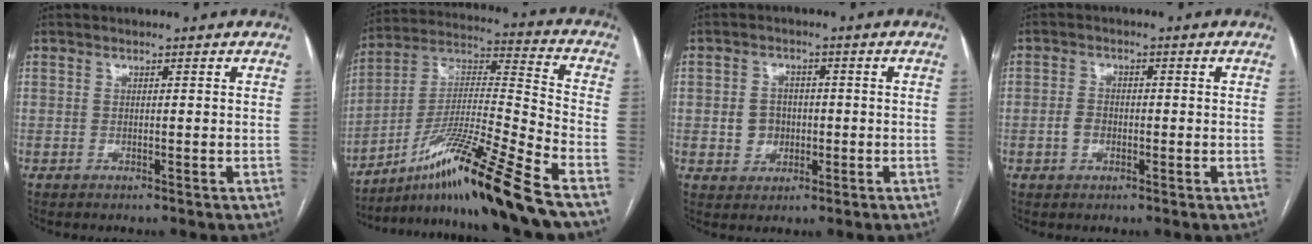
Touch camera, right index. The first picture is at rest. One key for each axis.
{"total": 17.7, "fx": -12.3, "fy": -2.0, "fz": 12.6, "tx": -0.250, "ty": -0.011, "tz": -0.217}
{"total": 4.1, "fx": -0.5, "fy": 3.7, "fz": 1.7, "tx": -0.027, "ty": 0.008, "tz": -0.002}
{"total": 2.5, "fx": -0.8, "fy": 1.8, "fz": 1.6, "tx": -0.033, "ty": 0.007, "tz": -0.013}